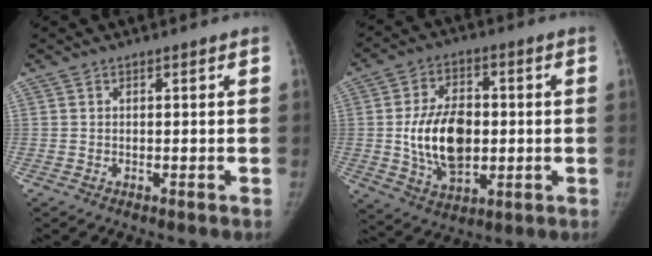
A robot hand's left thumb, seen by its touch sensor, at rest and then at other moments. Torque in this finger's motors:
{"motor_torque": [0.75, 1.61, 0.94, -0.74, 0.17]}